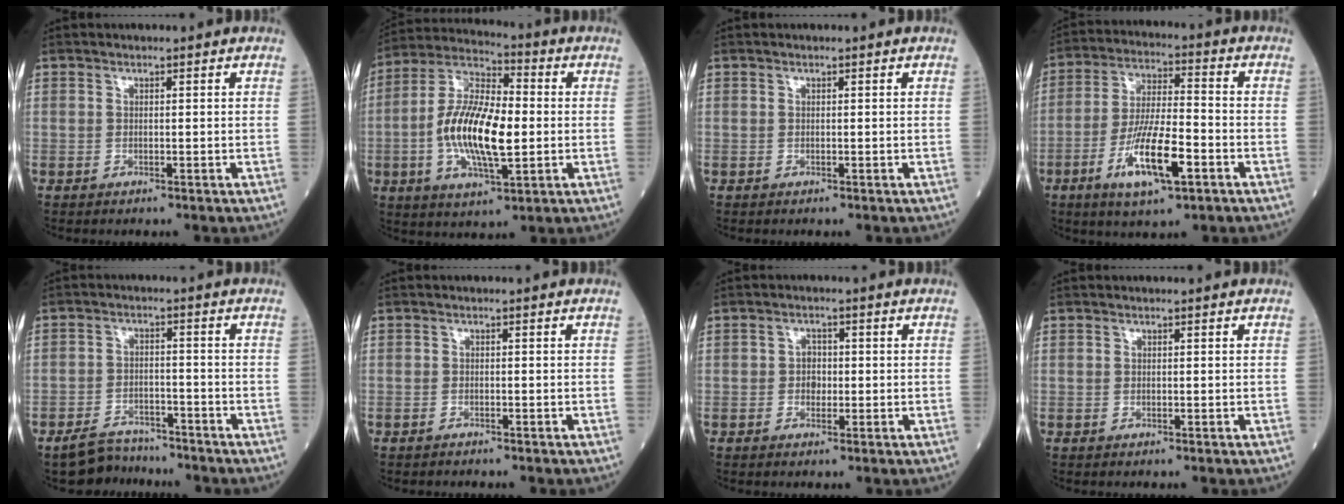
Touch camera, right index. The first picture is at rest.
{"total": 15.3, "force": [-1.5, 5.1, 14.4], "torque": [-0.289, 0.007, -0.030]}
{"total": 0.0}
{"total": 11.9, "force": [-4.9, 2.5, 10.5], "torque": [-0.204, -0.009, -0.086]}
{"total": 5.2, "force": [-4.8, 2.1, 0.3], "torque": [-0.009, -0.001, -0.079]}
{"total": 0.5, "force": [-0.5, 0.1, 0.0], "torque": [-0.007, -0.001, -0.009]}
{"total": 2.1, "force": [-0.2, 1.6, 1.3], "torque": [-0.018, 0.004, -0.003]}
{"total": 0.0}